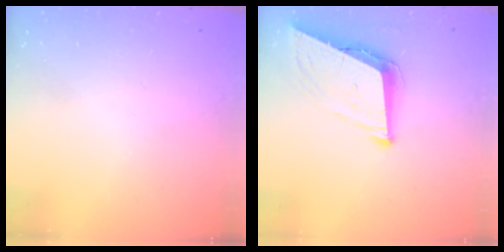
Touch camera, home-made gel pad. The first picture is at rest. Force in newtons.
{"total": 9.2, "press": 8.7, "slide": 2.9}